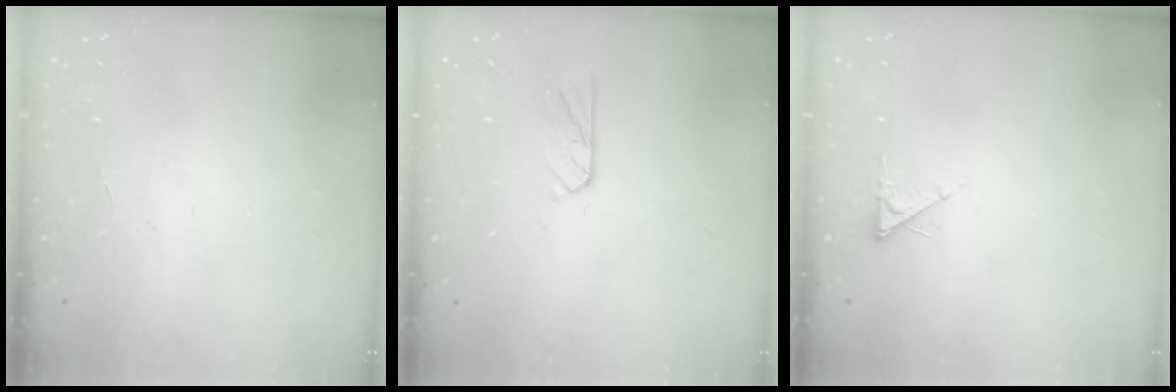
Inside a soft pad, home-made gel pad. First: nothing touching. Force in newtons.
{"total": 3.9, "press": 3.9, "slide": 0.4}
{"total": 2.6, "press": 2.6, "slide": 0.4}